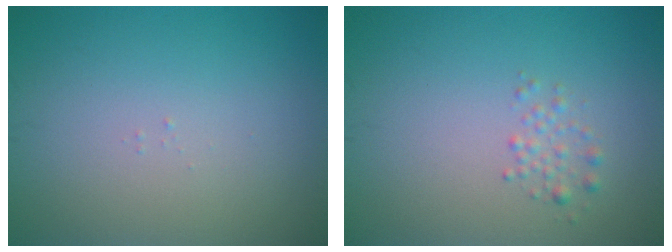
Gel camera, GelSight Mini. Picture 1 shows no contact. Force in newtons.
{"total": 1.2, "press": 1.1, "slide": 0.1}